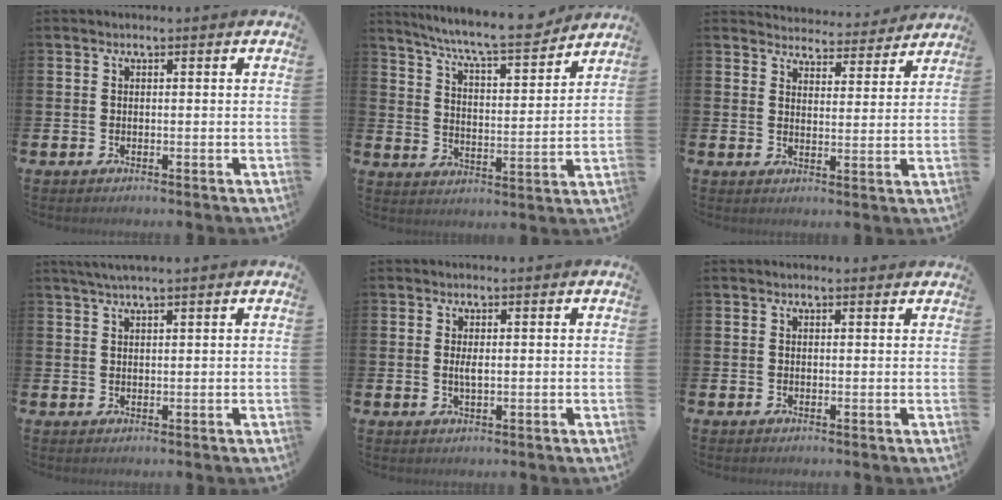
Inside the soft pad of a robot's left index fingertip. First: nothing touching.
{"total": 8.3, "force": [7.7, 0.5, 3.0], "torque": [-0.079, -0.056, 0.132]}
{"total": 4.3, "force": [4.2, 0.9, -0.1], "torque": [-0.001, -0.038, 0.069]}
{"total": 2.2, "force": [1.8, 0.0, 1.2], "torque": [-0.029, 0.005, 0.034]}
{"total": 1.6, "force": [0.2, 0.5, 1.5], "torque": [-0.025, 0.000, 0.002]}
{"total": 0.5, "force": [0.5, 0.1, 0.2], "torque": [0.008, -0.003, 0.007]}